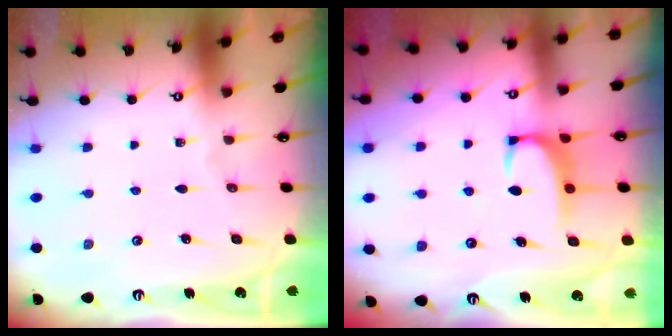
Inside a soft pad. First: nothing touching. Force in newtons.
{"total": 2.3, "press": 2.2, "slide": 0.6}